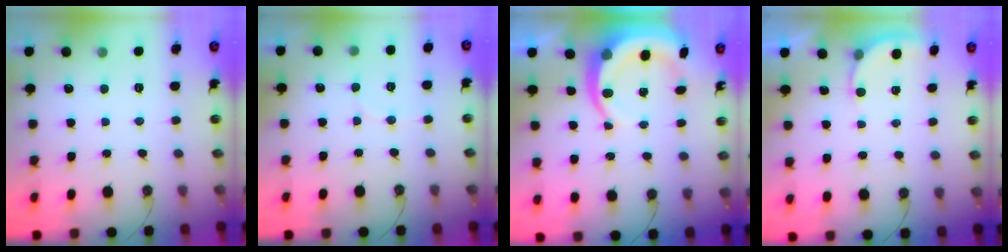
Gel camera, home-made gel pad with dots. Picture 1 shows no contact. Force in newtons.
{"total": 2.9, "press": 2.9, "slide": 0.3}
{"total": 9.4, "press": 9.3, "slide": 1.3}
{"total": 2.1, "press": 2.1, "slide": 0.2}